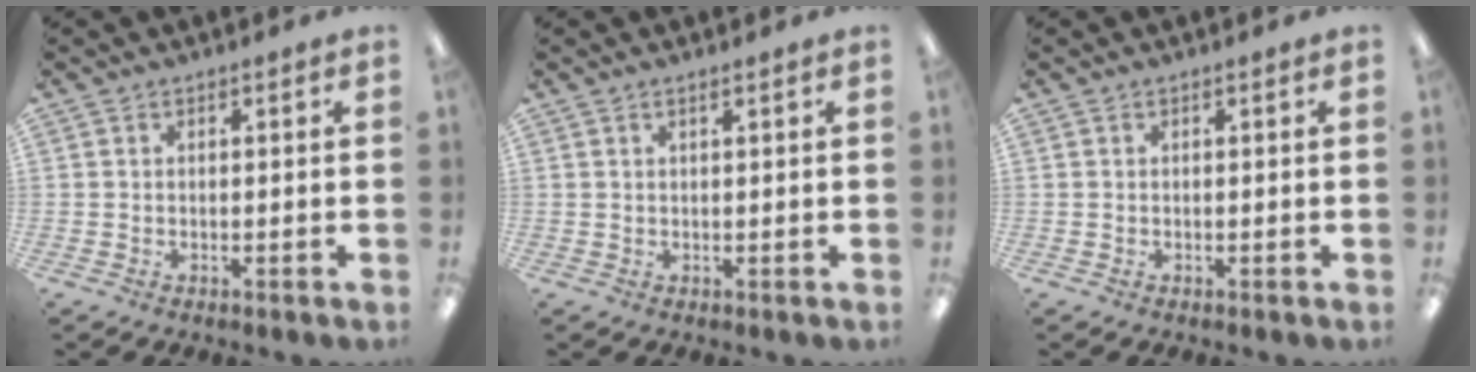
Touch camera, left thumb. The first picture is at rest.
{"total": 1.0, "force": [0.6, 0.1, 0.8], "torque": [-0.015, -0.001, 0.010]}
{"total": 0.0}